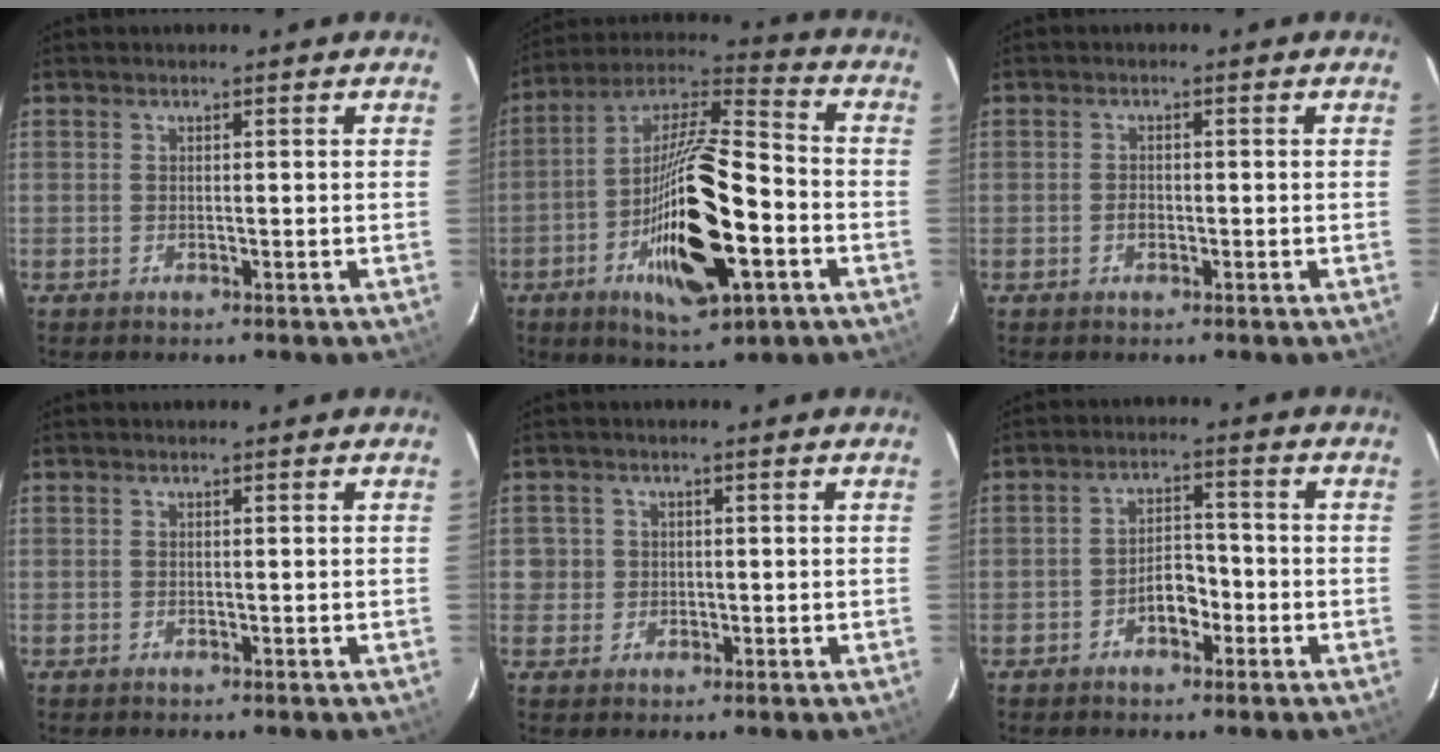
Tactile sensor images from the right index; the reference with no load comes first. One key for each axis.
{"total": 20.6, "fx": -7.3, "fy": 6.7, "fz": 18.1, "tx": -0.338, "ty": -0.008, "tz": -0.129}
{"total": 1.4, "fx": -0.6, "fy": 1.0, "fz": 0.9, "tx": -0.018, "ty": 0.003, "tz": -0.011}
{"total": 0.0}
{"total": 2.9, "fx": -0.1, "fy": 2.9, "fz": 0.1, "tx": 0.005, "ty": 0.013, "tz": 0.001}
{"total": 4.7, "fx": -2.3, "fy": 2.7, "fz": 3.0, "tx": -0.056, "ty": 0.011, "tz": -0.035}